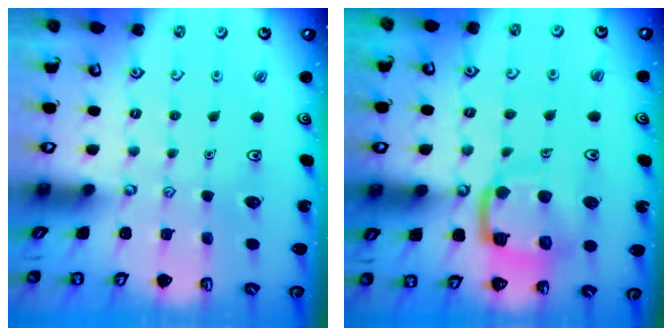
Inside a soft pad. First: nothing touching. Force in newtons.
{"total": 12.1, "press": 12.0, "slide": 1.3}